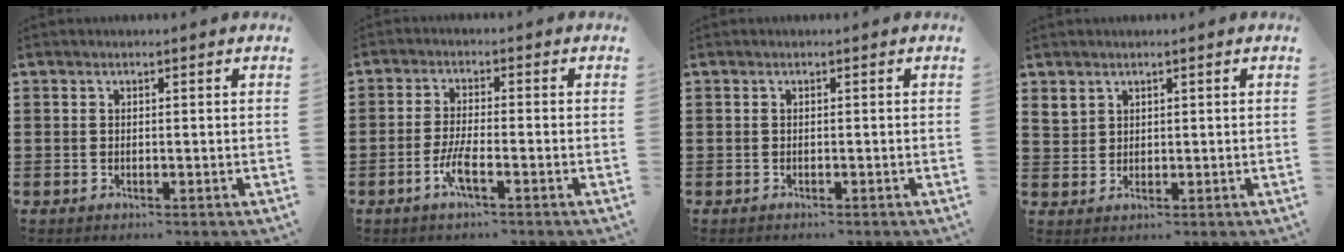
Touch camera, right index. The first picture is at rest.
{"total": 4.0, "force": [-2.0, 0.5, 3.5], "torque": [-0.078, -0.006, -0.041]}
{"total": 0.0}
{"total": 2.3, "force": [1.7, 1.5, 0.1], "torque": [-0.009, 0.006, 0.035]}